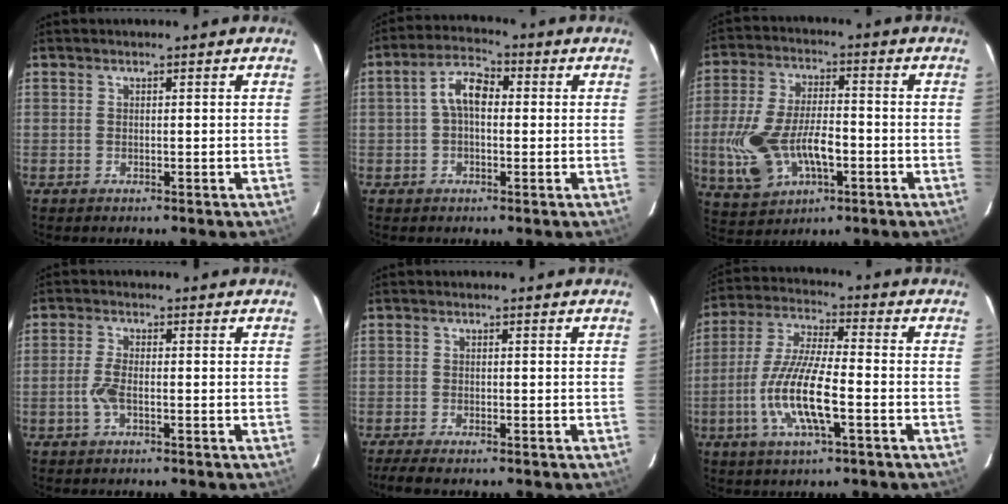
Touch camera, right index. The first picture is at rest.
{"total": 6.1, "force": [0.3, 3.4, 5.0], "torque": [-0.096, 0.023, 0.004]}
{"total": 15.9, "force": [-4.2, 8.5, 12.8], "torque": [-0.280, -0.007, -0.063]}
{"total": 3.5, "force": [-1.1, 1.1, 3.2], "torque": [-0.074, 0.001, -0.024]}
{"total": 3.7, "force": [-3.0, 0.6, 2.1], "torque": [-0.053, -0.014, -0.055]}
{"total": 13.4, "force": [-4.1, 2.7, 12.4], "torque": [-0.259, -0.008, -0.080]}